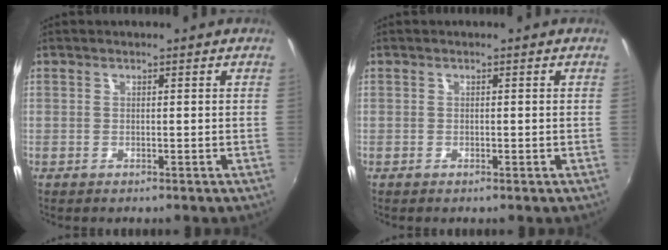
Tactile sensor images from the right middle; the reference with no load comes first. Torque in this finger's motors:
{"motor_torque": [0.11, -0.12, 0.02, 0.00]}